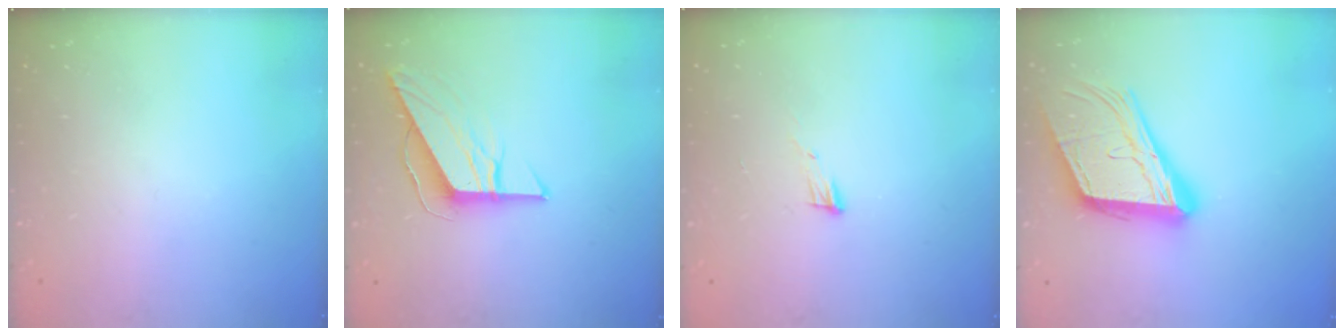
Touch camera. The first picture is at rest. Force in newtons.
{"total": 9.1, "press": 9.1, "slide": 0.7}
{"total": 4.8, "press": 4.8, "slide": 0.6}
{"total": 20.7, "press": 20.5, "slide": 3.2}